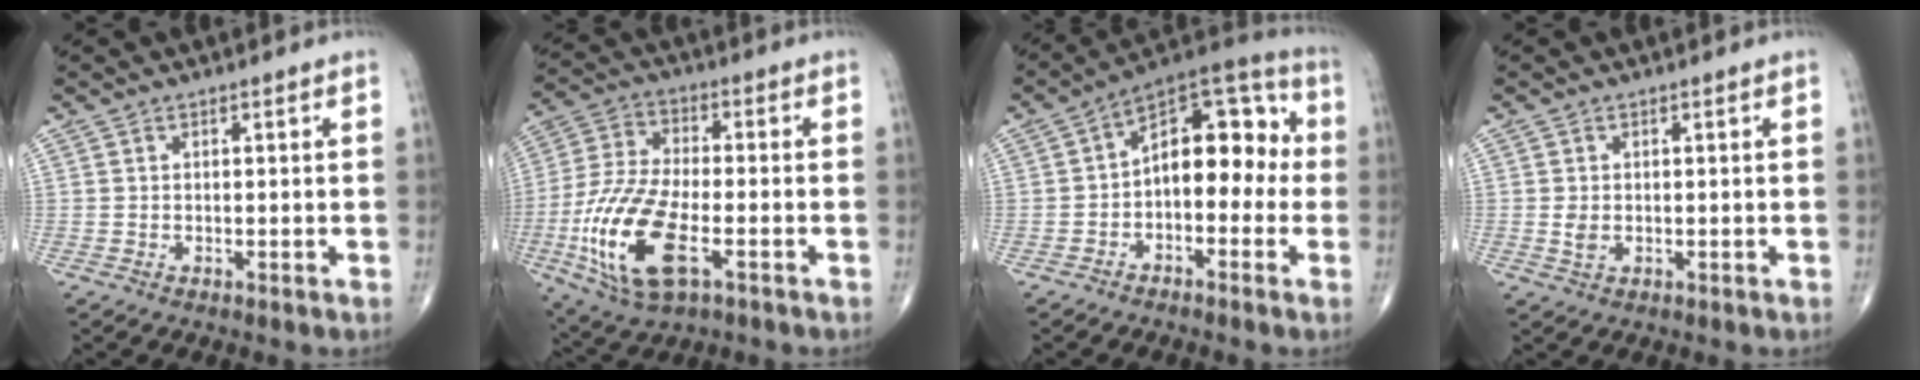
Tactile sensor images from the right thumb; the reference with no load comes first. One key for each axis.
{"total": 17.9, "fx": -5.8, "fy": 7.7, "fz": 15.0, "tx": -0.321, "ty": 0.008, "tz": -0.102}
{"total": 14.1, "fx": -0.8, "fy": 8.2, "fz": 11.5, "tx": -0.130, "ty": 0.050, "tz": -0.030}
{"total": 1.8, "fx": -0.1, "fy": 1.3, "fz": 1.2, "tx": -0.024, "ty": -0.002, "tz": -0.001}